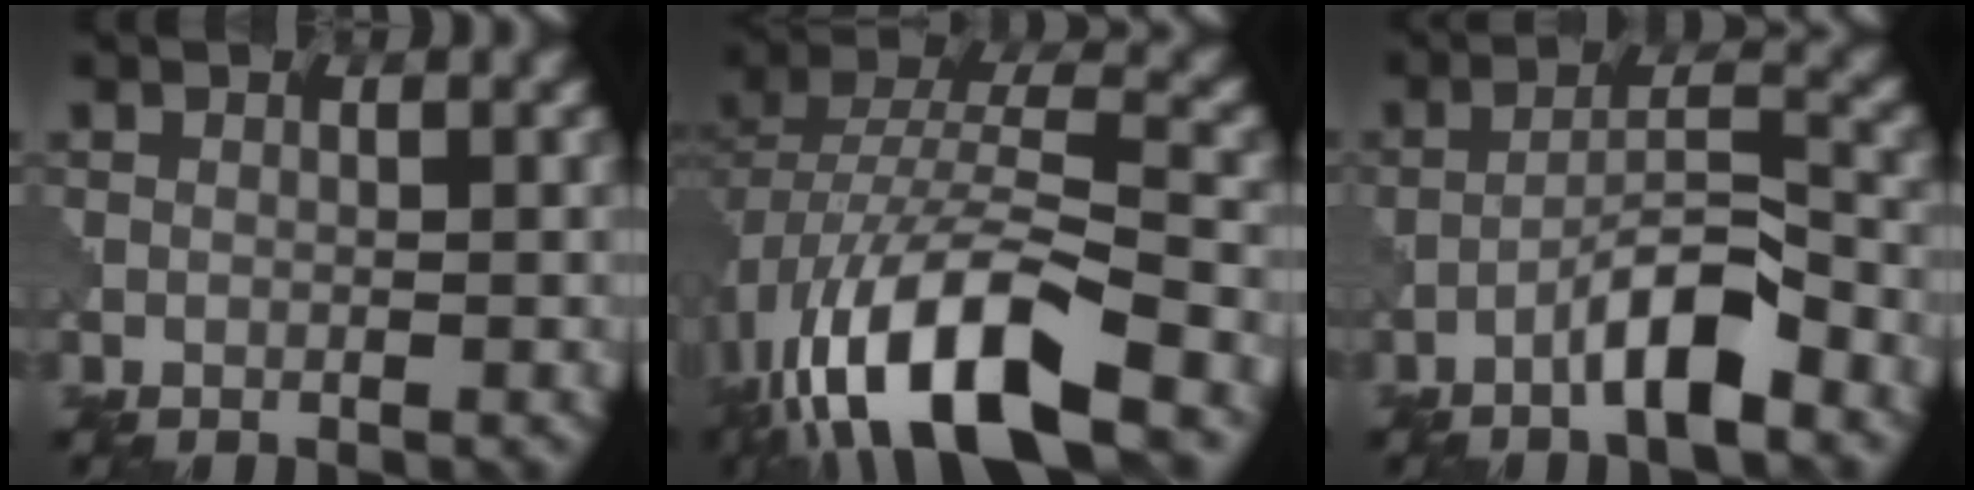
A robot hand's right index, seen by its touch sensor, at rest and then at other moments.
{"total": 13.9, "force": [-7.9, 5.0, 10.4], "torque": [-0.209, -0.002, -0.141]}
{"total": 5.0, "force": [-3.3, 0.4, 3.7], "torque": [-0.068, 0.017, -0.058]}